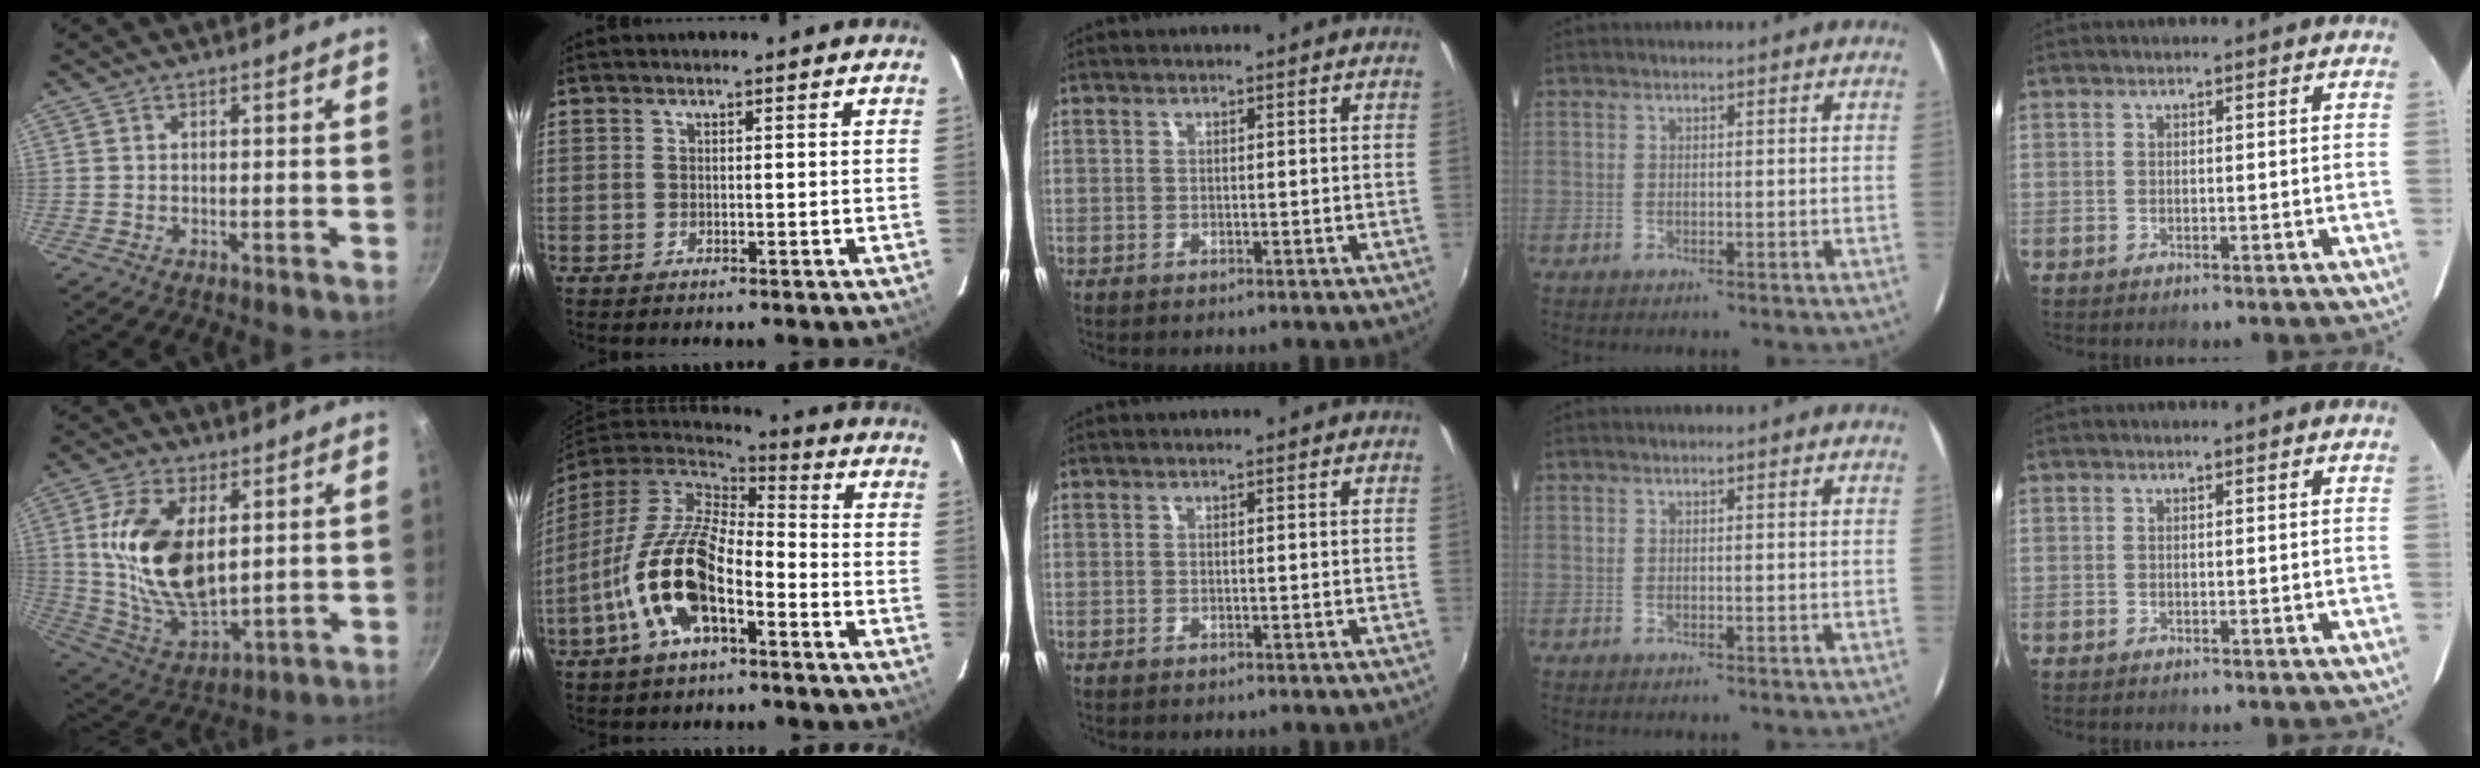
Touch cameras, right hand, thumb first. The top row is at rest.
{"thumb": {"total": 18.1, "force": [3.5, 10.1, 14.6], "torque": [-0.263, -0.019, 0.079]}, "index": {"total": 16.7, "force": [-6.8, 7.0, 13.5], "torque": [-0.281, -0.010, -0.136]}}